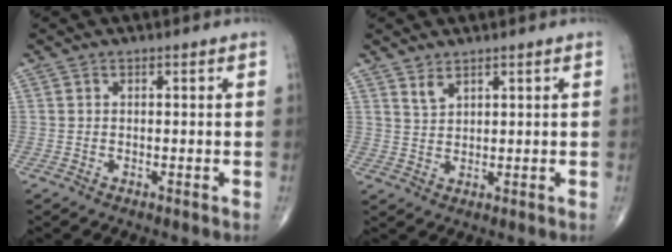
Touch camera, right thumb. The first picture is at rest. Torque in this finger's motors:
{"motor_torque": [-0.52, 0.24, 0.02, -0.09, -0.04]}